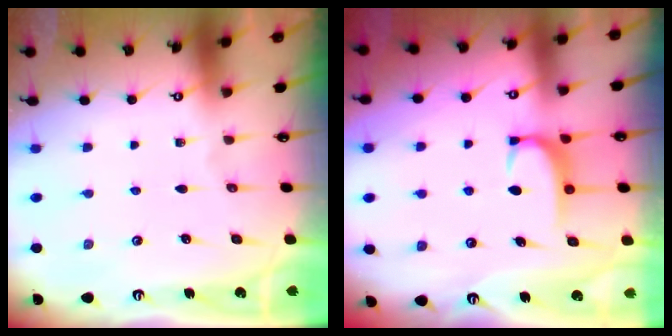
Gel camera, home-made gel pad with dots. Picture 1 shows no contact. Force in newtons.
{"total": 2.1, "press": 2.1, "slide": 0.1}